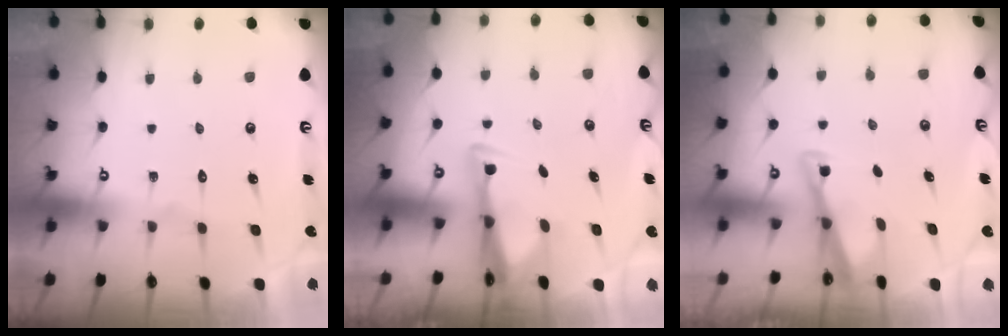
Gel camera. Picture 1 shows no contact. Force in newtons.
{"total": 2.9, "press": 2.8, "slide": 0.9}
{"total": 2.9, "press": 2.8, "slide": 0.3}